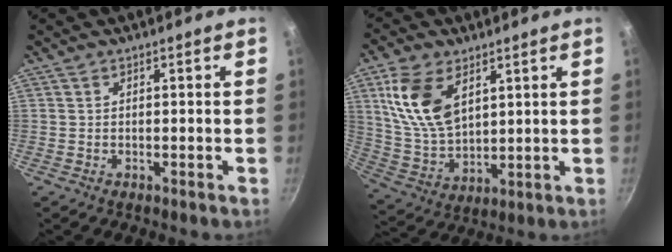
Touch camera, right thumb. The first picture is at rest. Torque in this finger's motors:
{"motor_torque": [0.85, 0.96, 1.69, 0.69, 0.36]}